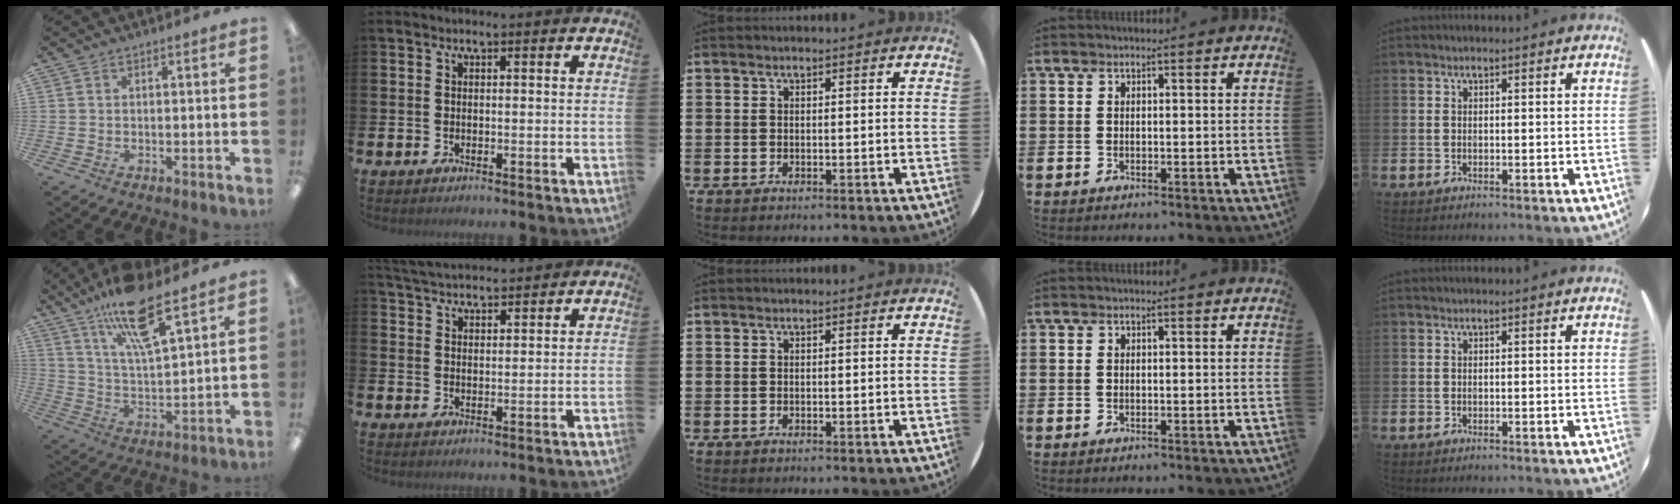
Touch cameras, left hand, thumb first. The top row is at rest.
{"thumb": {"total": 15.4, "force": [10.5, 4.0, 10.5], "torque": [-0.186, -0.045, 0.175]}, "index": {"total": 4.1, "force": [4.0, 0.5, 0.2], "torque": [-0.018, -0.020, 0.074]}}